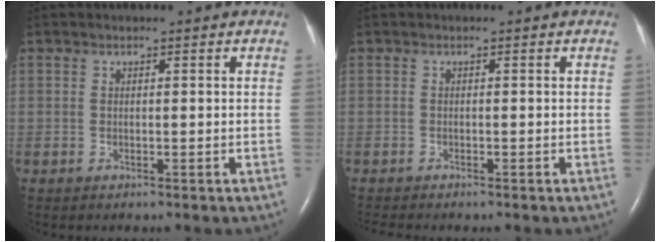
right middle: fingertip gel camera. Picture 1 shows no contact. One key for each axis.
{"total": 2.3, "fx": -2.1, "fy": 0.2, "fz": 0.9, "tx": -0.014, "ty": -0.005, "tz": -0.029}